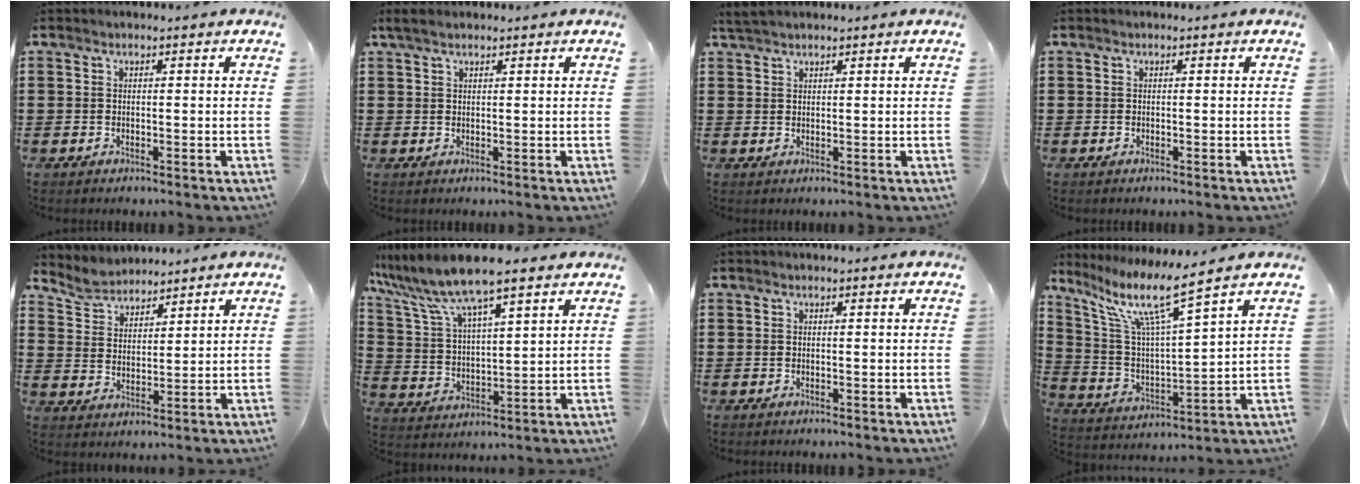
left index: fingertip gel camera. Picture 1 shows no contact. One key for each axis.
{"total": 1.8, "fx": 1.3, "fy": 0.5, "fz": 1.1, "tx": -0.025, "ty": 0.003, "tz": 0.025}
{"total": 1.9, "fx": 1.8, "fy": 0.2, "fz": 0.6, "tx": -0.016, "ty": 0.002, "tz": 0.035}
{"total": 0.0}
{"total": 4.6, "fx": 4.3, "fy": 1.5, "fz": 0.0, "tx": -0.022, "ty": -0.013, "tz": 0.079}
{"total": 9.2, "fx": 7.5, "fy": 0.8, "fz": 5.2, "tx": -0.130, "ty": -0.030, "tz": 0.127}
{"total": 0.0}
{"total": 10.4, "fx": 7.6, "fy": 0.8, "fz": 7.1, "tx": -0.163, "ty": -0.040, "tz": 0.124}